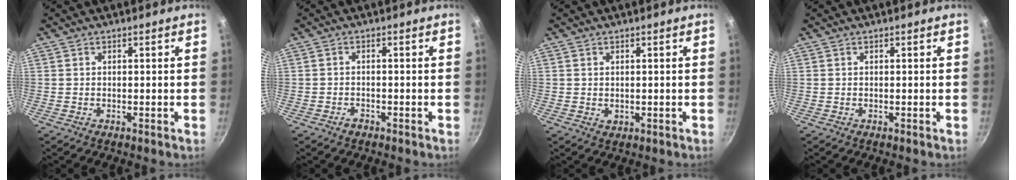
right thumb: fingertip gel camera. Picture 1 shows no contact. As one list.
[{"total": 1.3, "force": [-0.8, 0.8, 0.6], "torque": [-0.015, 0.005, -0.016]}, {"total": 1.0, "force": [0.3, 0.8, 0.5], "torque": [-0.006, -0.004, 0.005]}, {"total": 0.0}]